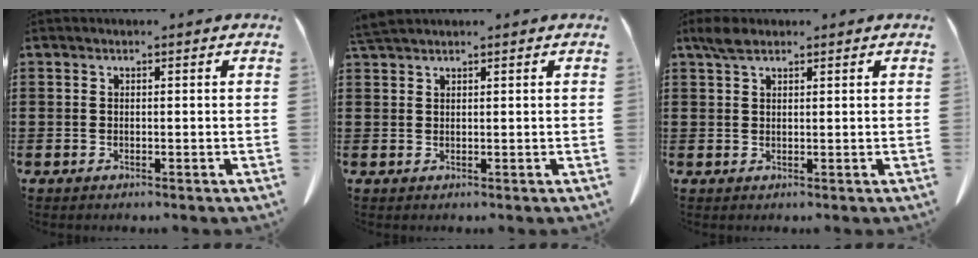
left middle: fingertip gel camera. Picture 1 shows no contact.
{"total": 2.0, "force": [1.8, 0.1, 0.8], "torque": [-0.022, 0.000, 0.036]}
{"total": 2.6, "force": [1.8, 1.1, 1.5], "torque": [-0.036, 0.005, 0.034]}